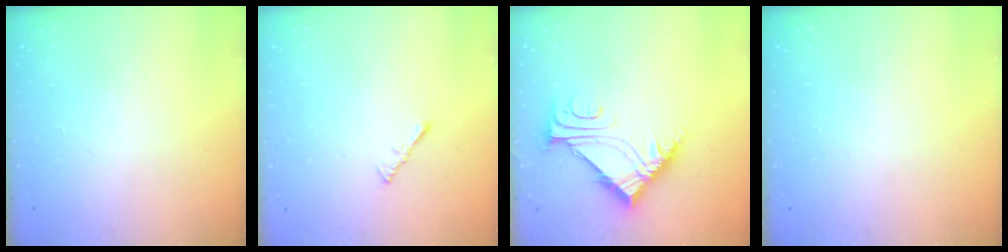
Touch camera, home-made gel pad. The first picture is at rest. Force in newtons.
{"total": 1.5, "press": 1.4, "slide": 0.4}
{"total": 8.0, "press": 8.0, "slide": 0.8}
{"total": 0.0}